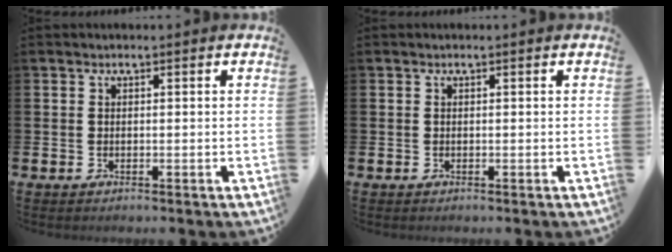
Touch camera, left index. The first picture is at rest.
{"total": 0.0}